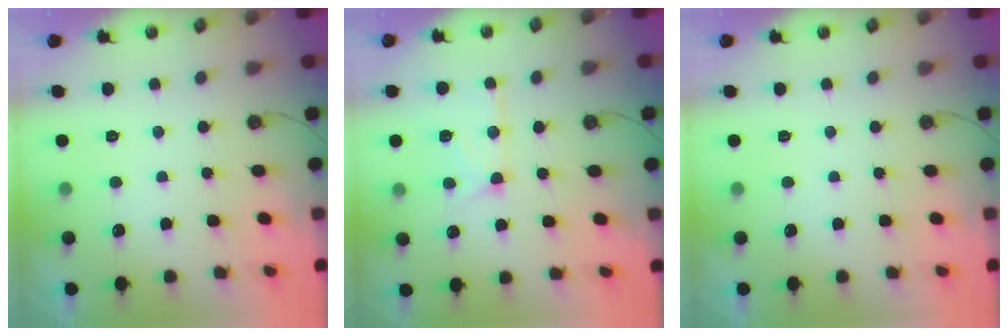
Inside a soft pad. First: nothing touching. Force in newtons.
{"total": 12.8, "press": 12.8, "slide": 1.1}
{"total": 0.0}